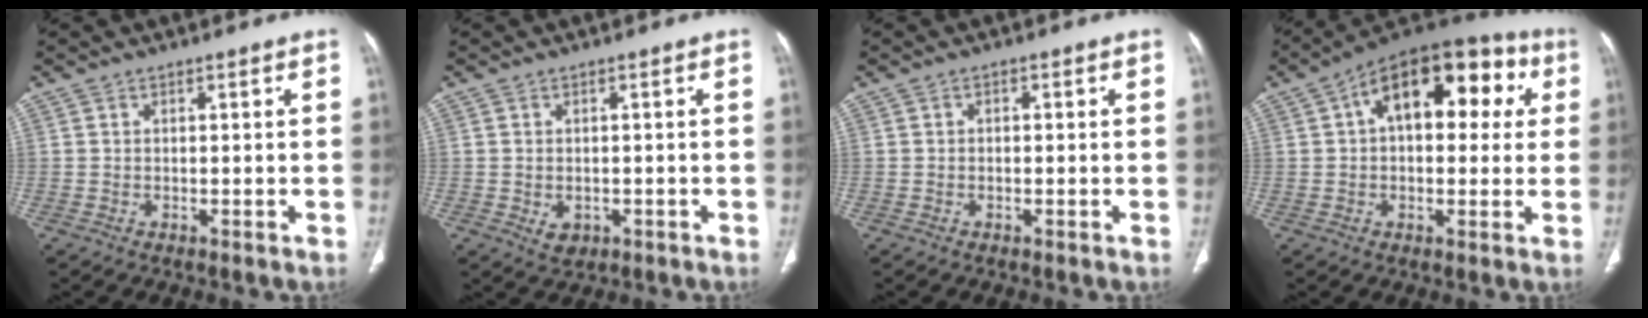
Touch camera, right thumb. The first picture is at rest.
{"total": 3.0, "force": [-0.9, 2.2, 1.8], "torque": [-0.022, 0.003, -0.004]}
{"total": 0.8, "force": [0.0, 0.6, 0.5], "torque": [-0.004, 0.002, -0.004]}
{"total": 19.7, "force": [5.3, 10.8, 15.6], "torque": [-0.177, 0.041, 0.067]}